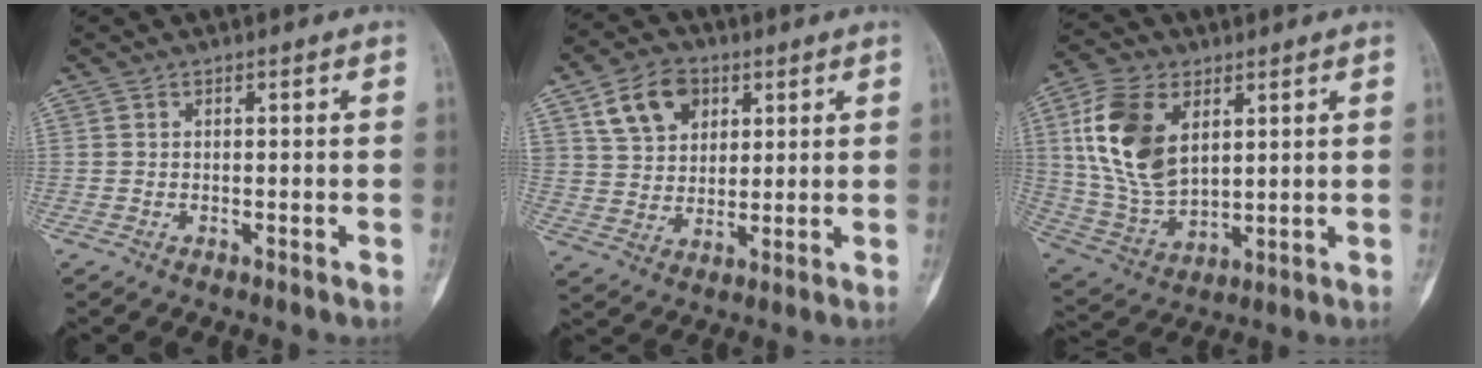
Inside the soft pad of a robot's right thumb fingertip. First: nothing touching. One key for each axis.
{"total": 10.8, "fx": 4.9, "fy": 7.8, "fz": 5.7, "tx": -0.071, "ty": -0.010, "tz": 0.092}
{"total": 16.4, "fx": 5.1, "fy": 9.9, "fz": 12.1, "tx": -0.230, "ty": -0.016, "tz": 0.108}